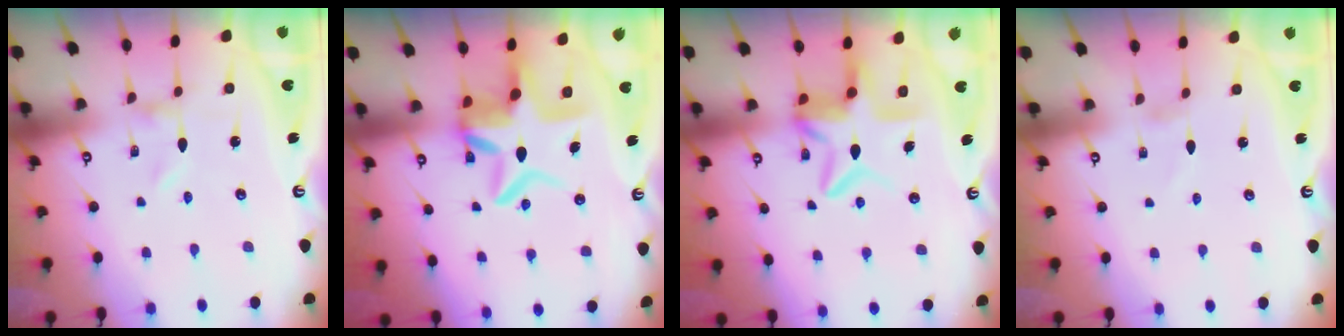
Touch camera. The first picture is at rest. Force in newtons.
{"total": 10.3, "press": 9.8, "slide": 3.3}
{"total": 10.2, "press": 10.2, "slide": 0.9}
{"total": 0.6, "press": 0.6, "slide": 0.2}